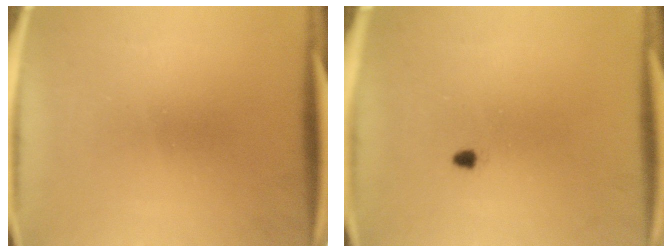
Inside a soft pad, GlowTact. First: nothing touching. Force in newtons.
{"total": 0.8}